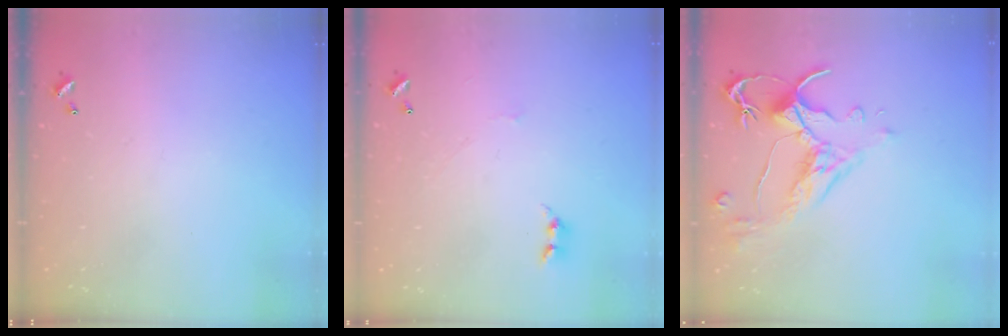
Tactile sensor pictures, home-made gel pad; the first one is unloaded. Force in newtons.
{"total": 0.9, "press": 0.8, "slide": 0.4}
{"total": 2.6, "press": 2.2, "slide": 1.3}